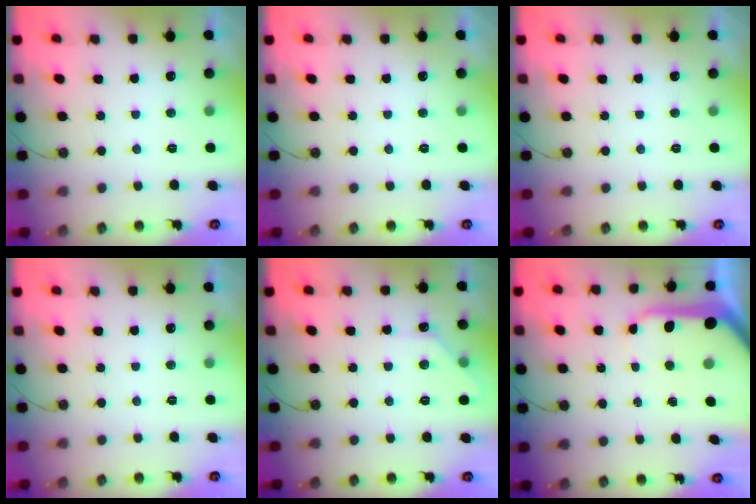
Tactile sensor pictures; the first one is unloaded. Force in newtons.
{"total": 0.0}
{"total": 0.0}
{"total": 0.0}
{"total": 5.7, "press": 5.7, "slide": 0.8}
{"total": 12.0, "press": 11.9, "slide": 1.1}